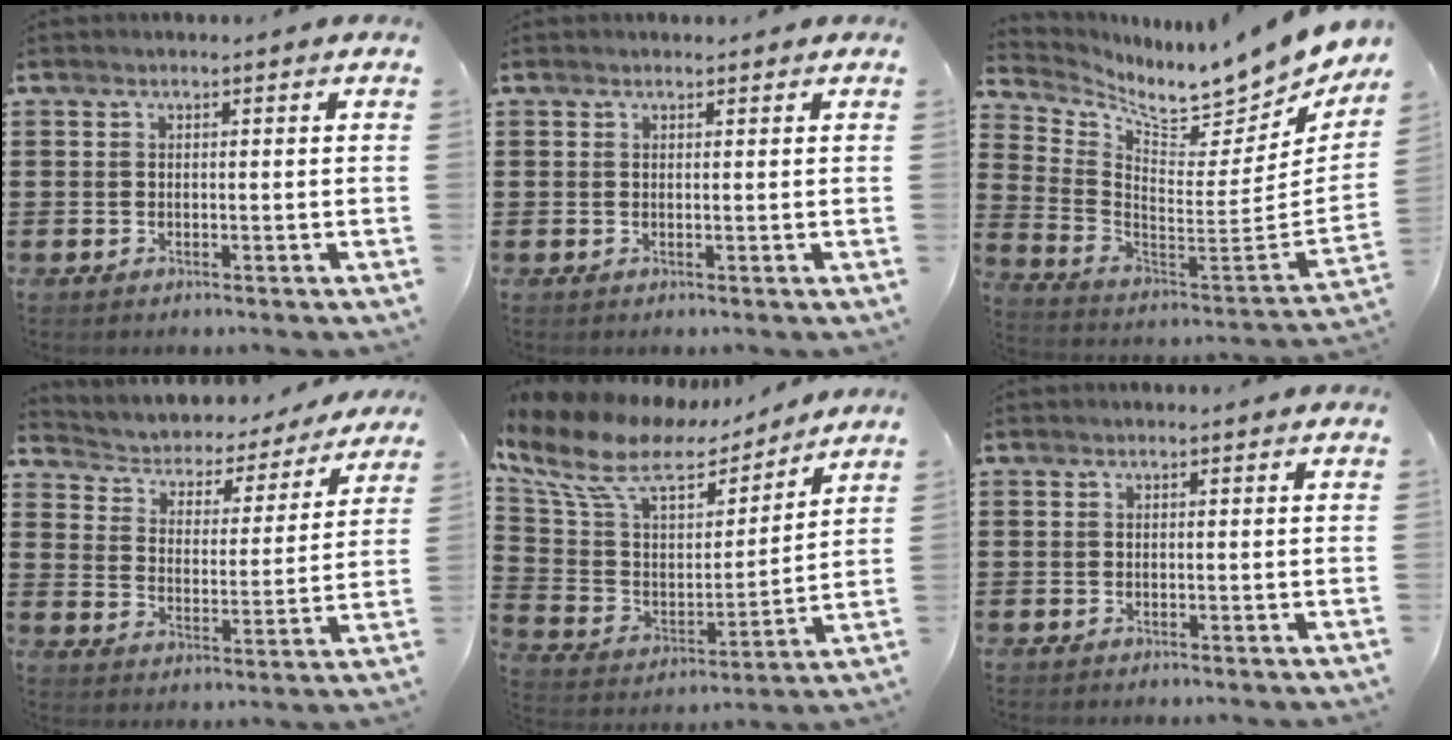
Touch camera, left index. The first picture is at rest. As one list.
[{"total": 0.6, "force": [0.5, 0.2, 0.1], "torque": [0.004, -0.003, 0.010]}, {"total": 8.6, "force": [7.8, 1.3, 3.4], "torque": [-0.084, -0.082, 0.126]}, {"total": 3.1, "force": [2.8, 1.3, 0.2], "torque": [-0.026, -0.025, 0.038]}, {"total": 12.3, "force": [8.2, 5.4, 7.5], "torque": [-0.176, -0.034, 0.140]}, {"total": 0.0}]